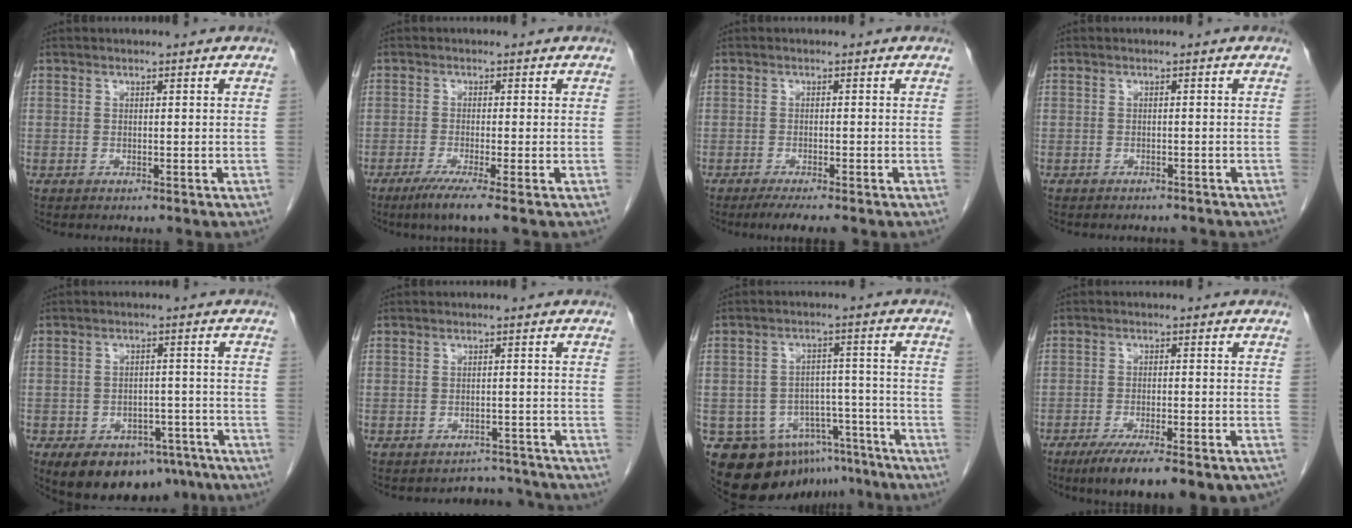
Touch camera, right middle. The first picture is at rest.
{"total": 4.6, "force": [-3.0, -0.8, 3.4], "torque": [-0.060, -0.015, -0.058]}
{"total": 4.0, "force": [-3.2, 0.1, 2.5], "torque": [-0.035, -0.007, -0.048]}
{"total": 4.0, "force": [-3.7, 1.3, 0.8], "torque": [-0.009, 0.000, -0.044]}
{"total": 13.3, "force": [-8.8, 7.8, 6.2], "torque": [-0.090, 0.013, -0.118]}
{"total": 4.2, "force": [-3.8, 1.2, -1.2], "torque": [0.019, 0.020, -0.046]}
{"total": 14.2, "force": [-10.3, 9.1, 3.7], "torque": [-0.052, 0.049, -0.132]}
{"total": 14.9, "force": [-11.9, 2.9, 8.6], "torque": [-0.091, -0.009, -0.165]}